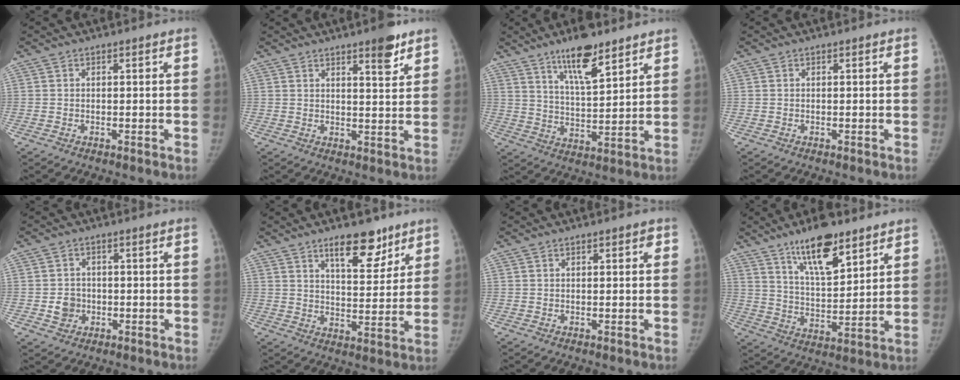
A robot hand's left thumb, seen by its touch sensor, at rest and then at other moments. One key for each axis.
{"total": 5.5, "fx": 3.7, "fy": 1.2, "fz": 3.9, "tx": -0.046, "ty": -0.025, "tz": 0.051}
{"total": 11.2, "fx": 7.6, "fy": 3.1, "fz": 7.7, "tx": -0.112, "ty": -0.046, "tz": 0.131}
{"total": 0.0}
{"total": 3.6, "fx": -0.8, "fy": 3.2, "fz": 1.3, "tx": -0.003, "ty": 0.006, "tz": -0.010}
{"total": 10.4, "fx": 6.9, "fy": 4.3, "fz": 6.5, "tx": -0.068, "ty": -0.045, "tz": 0.111}
{"total": 1.3, "fx": 0.4, "fy": 0.5, "fz": 1.1, "tx": -0.014, "ty": 0.005, "tz": 0.004}
{"total": 13.5, "fx": 8.8, "fy": 4.6, "fz": 9.2, "tx": -0.127, "ty": -0.053, "tz": 0.153}